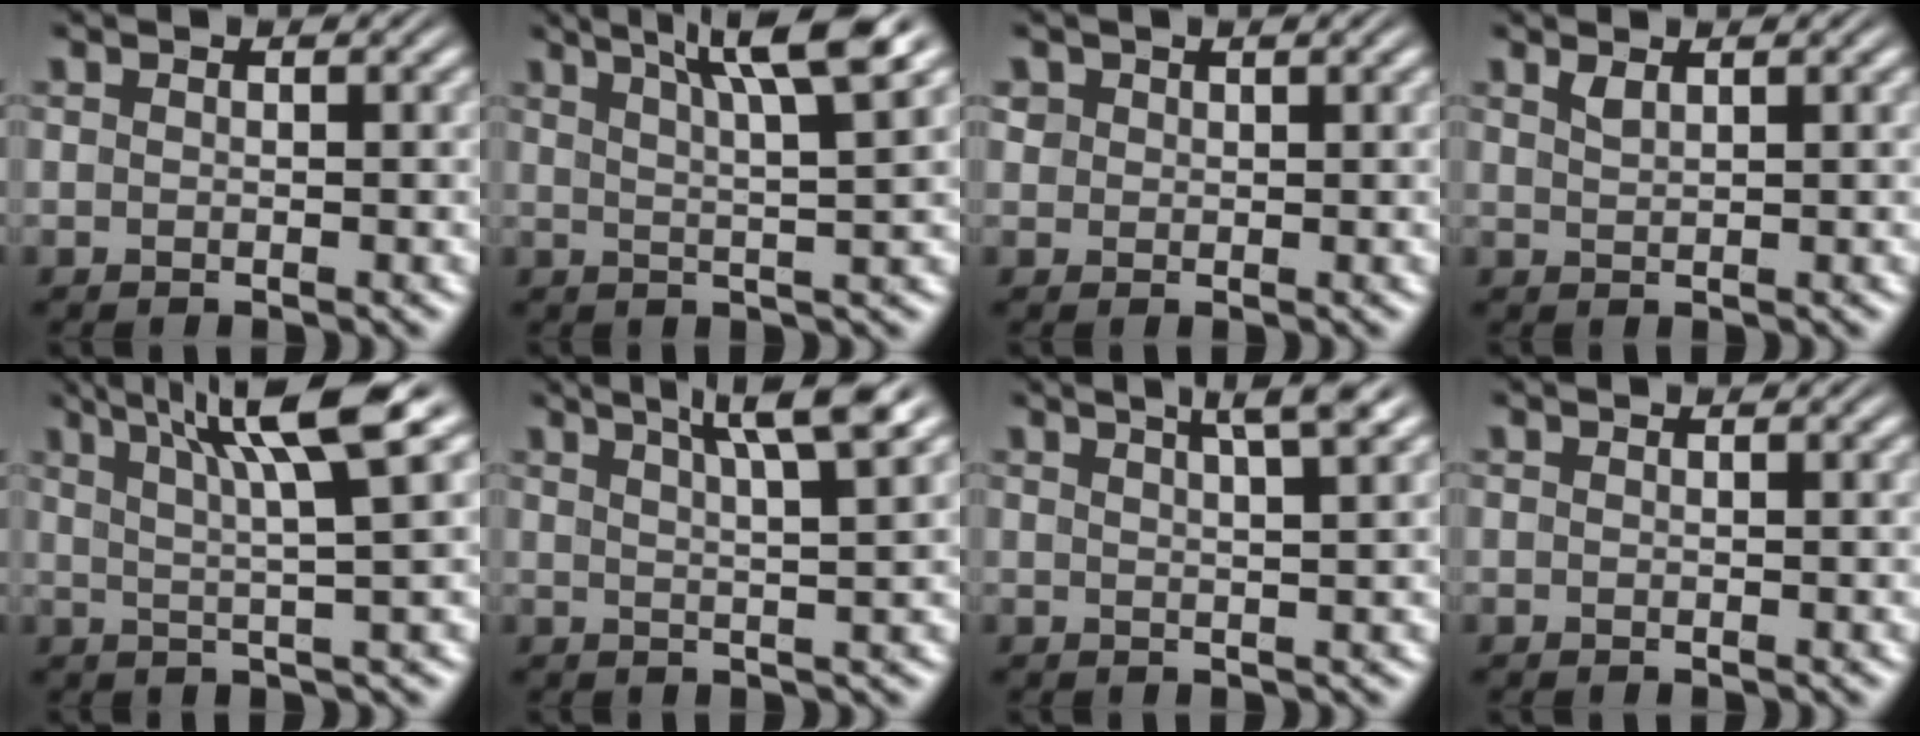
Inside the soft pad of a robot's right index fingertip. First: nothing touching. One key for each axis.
{"total": 6.9, "fx": 4.2, "fy": 1.2, "fz": 5.3, "tx": -0.071, "ty": 0.017, "tz": 0.059}
{"total": 1.6, "fx": 1.0, "fy": 1.1, "fz": 0.5, "tx": -0.021, "ty": -0.009, "tz": 0.026}
{"total": 0.9, "fx": 0.7, "fy": -0.2, "fz": 0.5, "tx": -0.009, "ty": -0.003, "tz": 0.020}
{"total": 6.6, "fx": 3.7, "fy": 0.3, "fz": 5.5, "tx": -0.083, "ty": 0.014, "tz": 0.054}
{"total": 6.4, "fx": 4.1, "fy": 1.4, "fz": 4.7, "tx": -0.062, "ty": 0.016, "tz": 0.056}
{"total": 5.7, "fx": 3.5, "fy": 1.6, "fz": 4.2, "tx": -0.046, "ty": 0.023, "tz": 0.047}
{"total": 0.0}